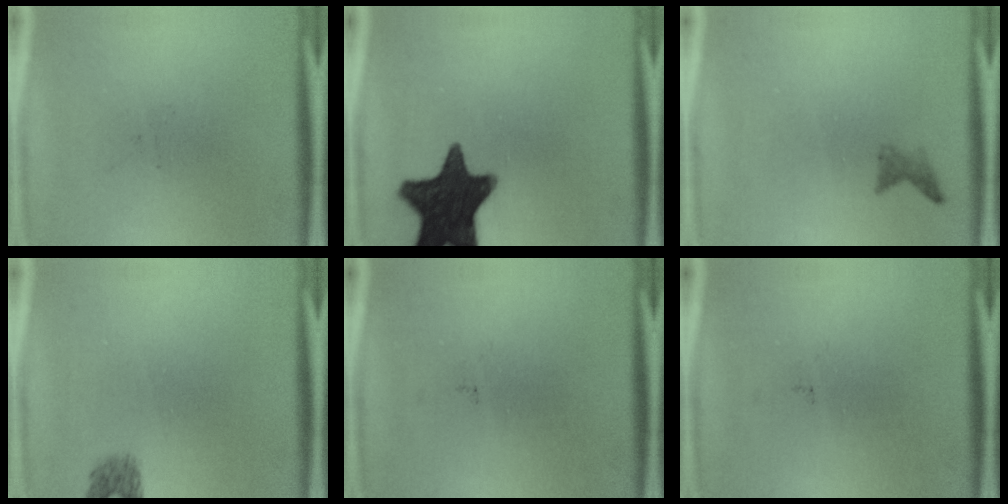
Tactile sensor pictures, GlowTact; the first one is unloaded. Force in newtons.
{"total": 16.3}
{"total": 1.1}
{"total": 1.6}
{"total": 0.0}
{"total": 0.0}